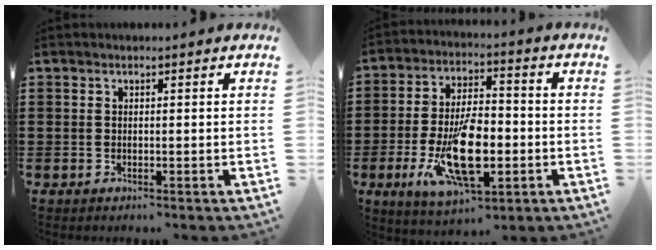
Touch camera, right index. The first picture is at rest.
{"total": 13.8, "force": [-3.9, 5.8, 11.9], "torque": [-0.223, -0.014, -0.066]}